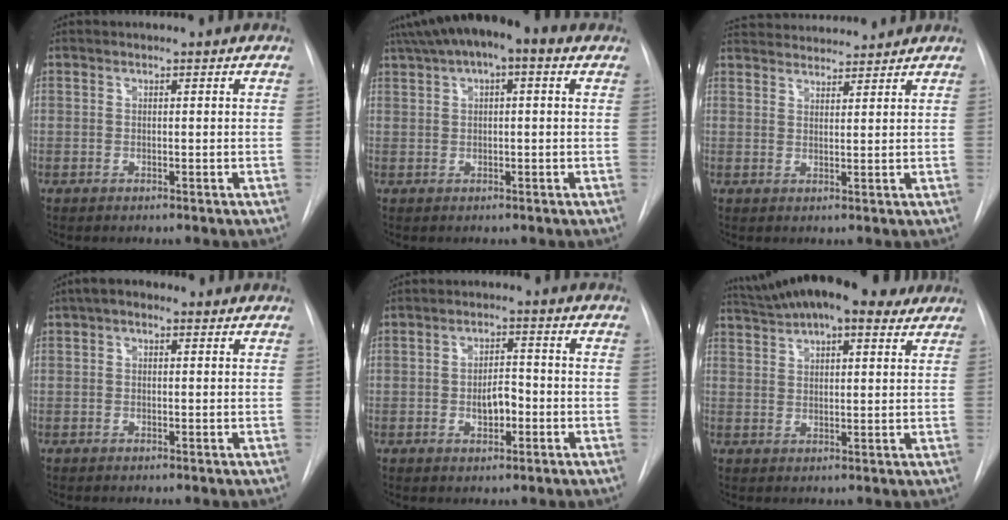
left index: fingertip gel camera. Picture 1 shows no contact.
{"total": 10.4, "force": [6.0, 3.0, 7.9], "torque": [-0.130, 0.052, 0.089]}
{"total": 10.1, "force": [9.7, 1.4, 2.4], "torque": [-0.043, 0.030, 0.146]}
{"total": 2.7, "force": [1.1, 1.7, 1.8], "torque": [-0.036, 0.019, 0.012]}
{"total": 4.1, "force": [-1.2, 2.1, 3.4], "torque": [-0.052, 0.006, -0.018]}
{"total": 15.6, "force": [12.2, 4.6, 8.5], "torque": [-0.156, 0.052, 0.183]}